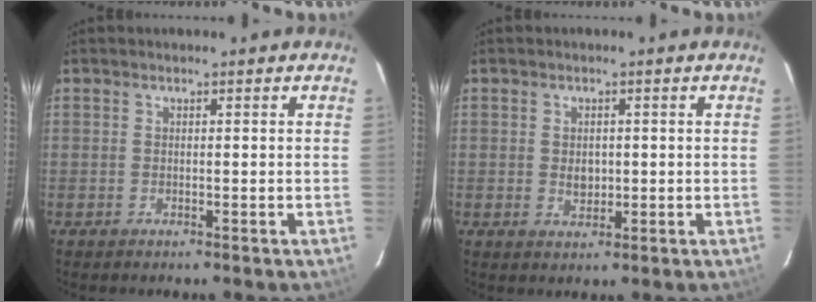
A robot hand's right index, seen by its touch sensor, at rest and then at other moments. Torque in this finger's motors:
{"motor_torque": [0.51, 0.17, 0.07, 0.00]}